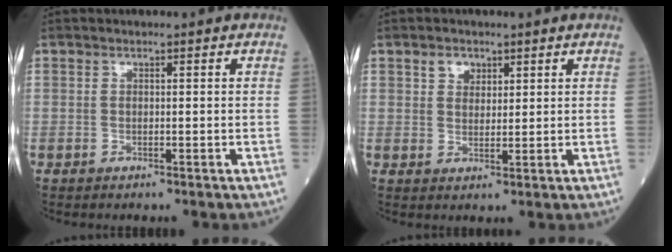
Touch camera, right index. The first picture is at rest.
{"total": 2.7, "force": [1.6, 1.9, 1.1], "torque": [-0.020, 0.003, 0.029]}